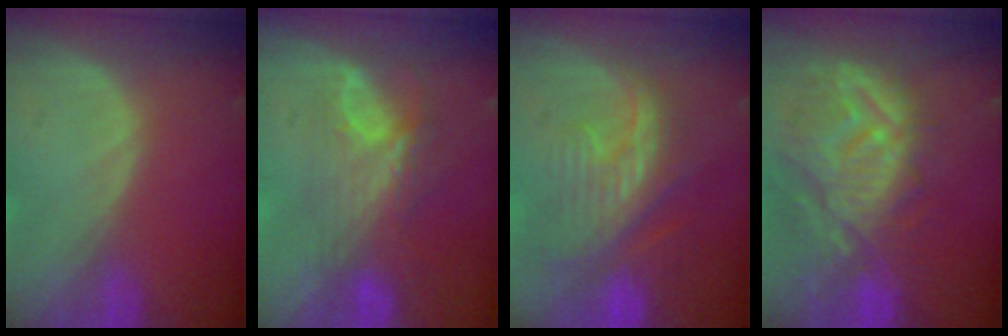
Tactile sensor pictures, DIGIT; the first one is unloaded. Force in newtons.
{"total": 7.9, "press": 6.8, "slide": 3.9}
{"total": 9.7, "press": 8.9, "slide": 3.8}
{"total": 11.6, "press": 10.7, "slide": 4.6}